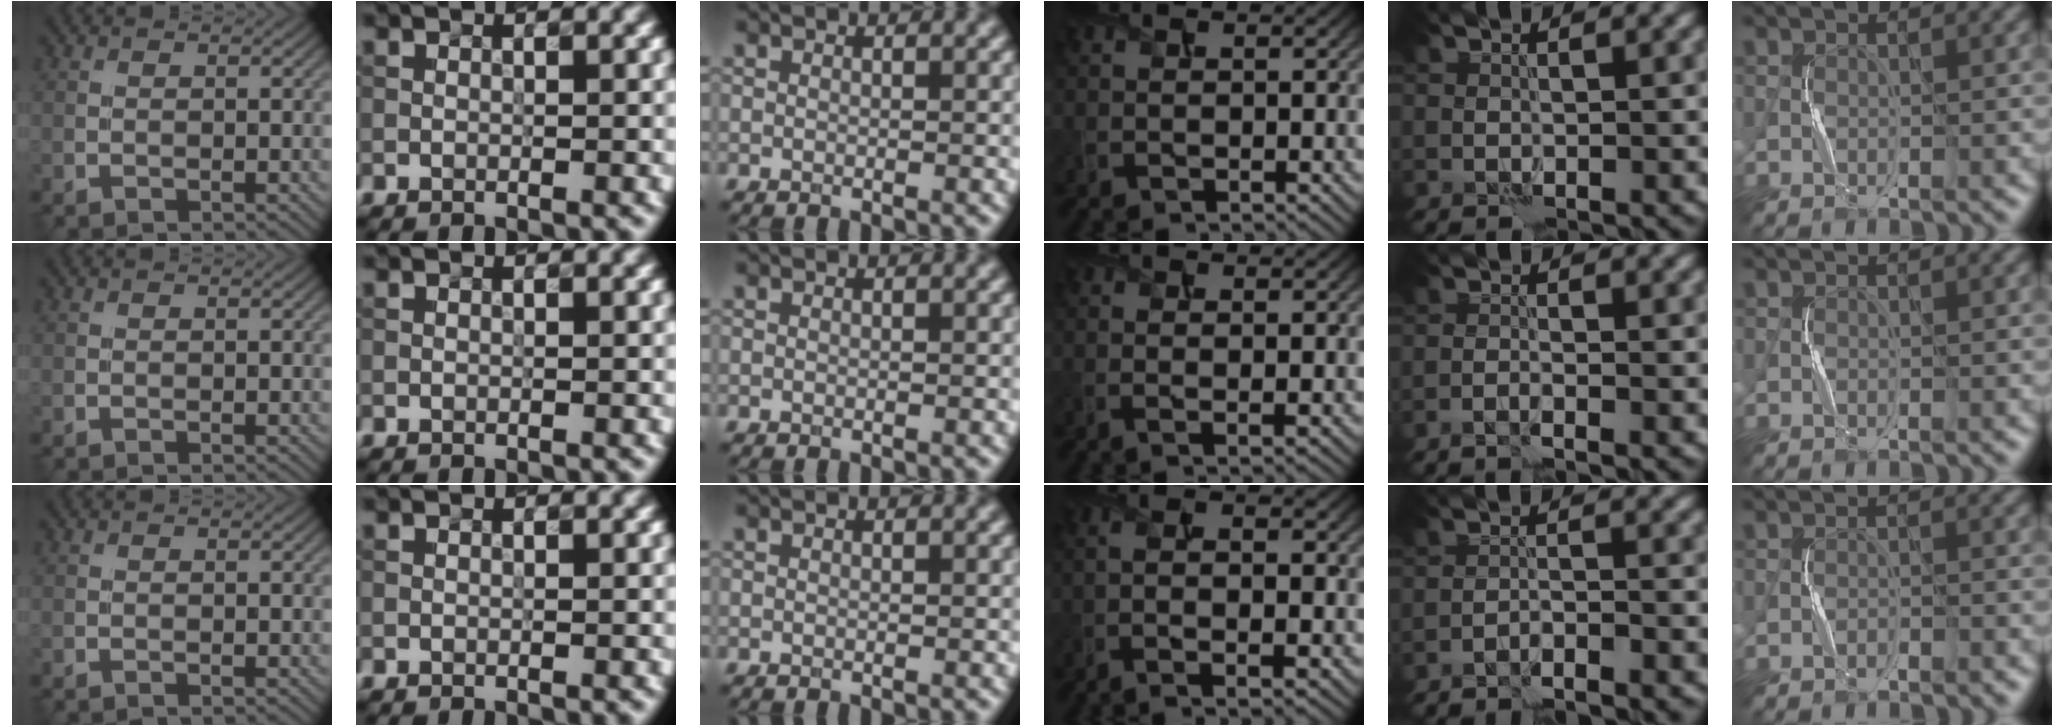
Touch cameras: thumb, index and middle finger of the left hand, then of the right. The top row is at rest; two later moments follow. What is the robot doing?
{"motion": "squeeze", "object": "sponge"}